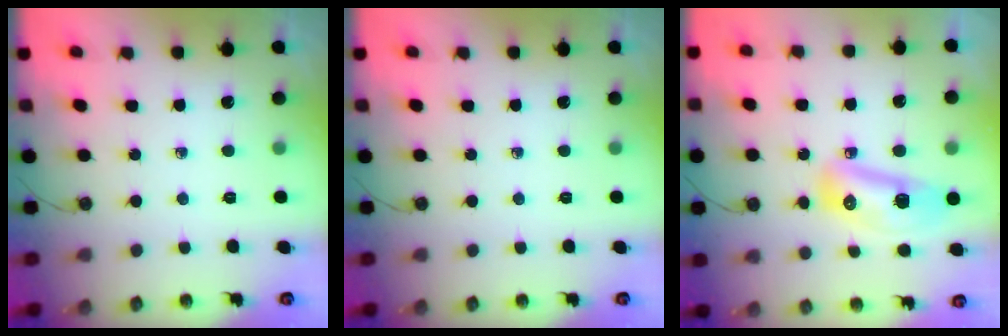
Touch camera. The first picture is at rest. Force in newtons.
{"total": 0.0}
{"total": 12.0, "press": 11.9, "slide": 1.5}